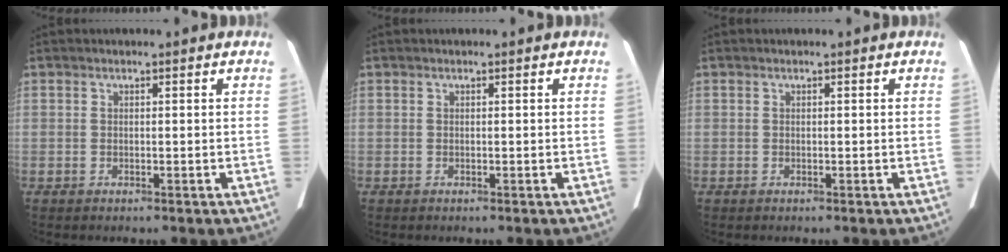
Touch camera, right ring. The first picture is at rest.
{"total": 0.0}
{"total": 0.0}